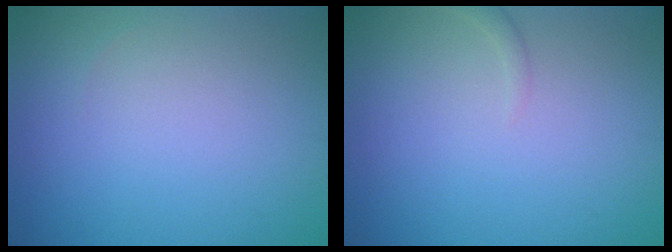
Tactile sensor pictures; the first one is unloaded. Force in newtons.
{"total": 0.8, "press": 0.8, "slide": 0.1}